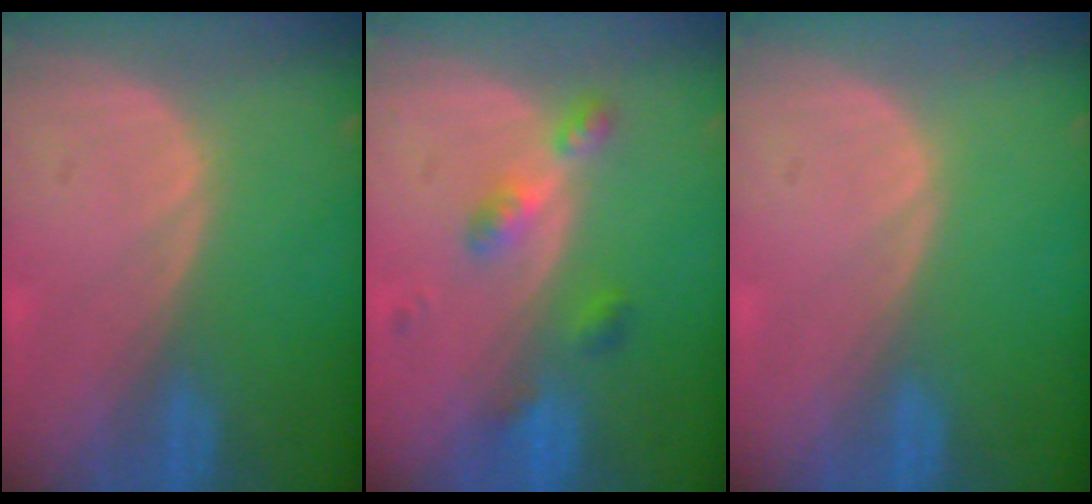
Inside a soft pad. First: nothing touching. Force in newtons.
{"total": 4.7, "press": 4.2, "slide": 2.0}
{"total": 0.0}